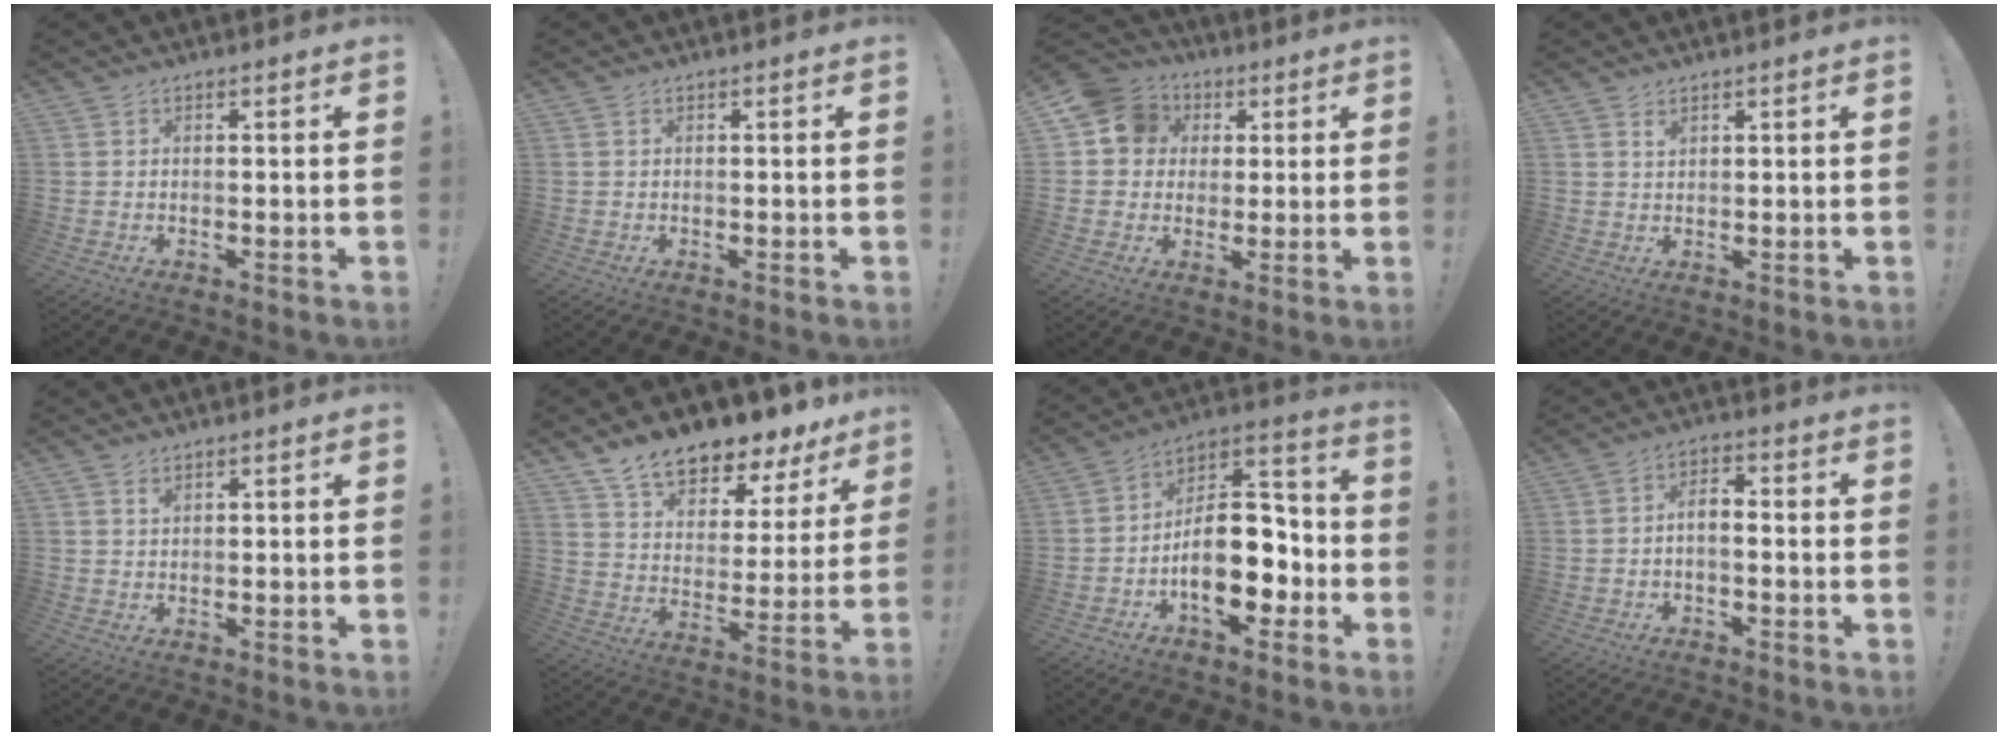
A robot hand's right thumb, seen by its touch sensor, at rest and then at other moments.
{"total": 0.0}
{"total": 10.9, "force": [3.0, 9.8, 3.8], "torque": [-0.059, 0.005, 0.064]}
{"total": 1.6, "force": [1.2, 0.8, 0.5], "torque": [-0.004, -0.006, 0.023]}
{"total": 1.3, "force": [1.1, 0.7, 0.4], "torque": [-0.001, -0.006, 0.020]}
{"total": 12.6, "force": [10.8, 4.5, 4.5], "torque": [-0.084, -0.087, 0.193]}
{"total": 18.8, "force": [-5.1, 10.8, 14.5], "torque": [-0.221, 0.023, -0.076]}
{"total": 3.7, "force": [-1.4, 1.7, 3.0], "torque": [-0.058, 0.009, -0.025]}